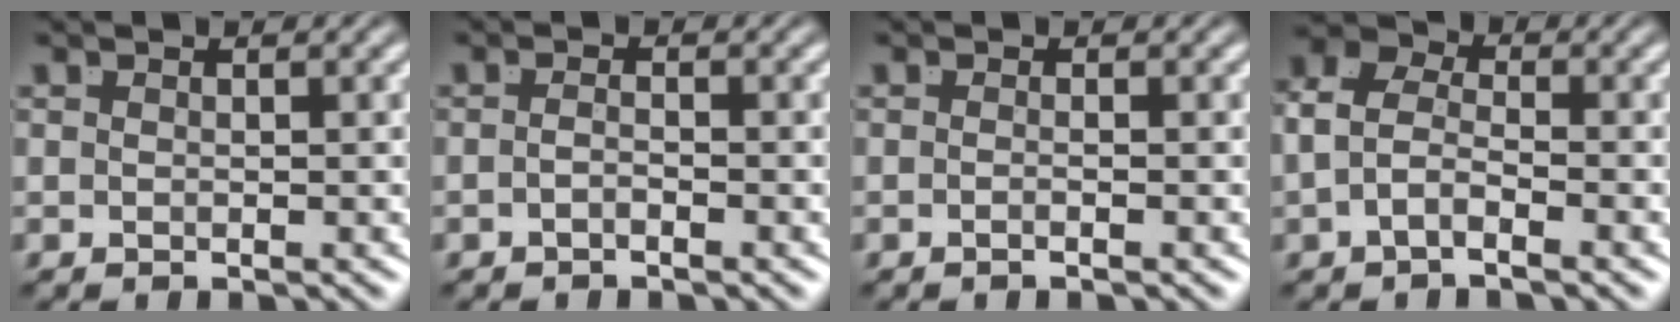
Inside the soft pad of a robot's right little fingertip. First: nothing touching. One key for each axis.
{"total": 1.2, "fx": -1.0, "fy": -0.2, "fz": 0.6, "tx": -0.009, "ty": -0.003, "tz": -0.019}
{"total": 1.1, "fx": -0.8, "fy": -0.5, "fz": 0.5, "tx": -0.010, "ty": -0.002, "tz": -0.014}
{"total": 4.7, "fx": -0.2, "fy": 3.5, "fz": 3.2, "tx": -0.067, "ty": -0.003, "tz": -0.014}